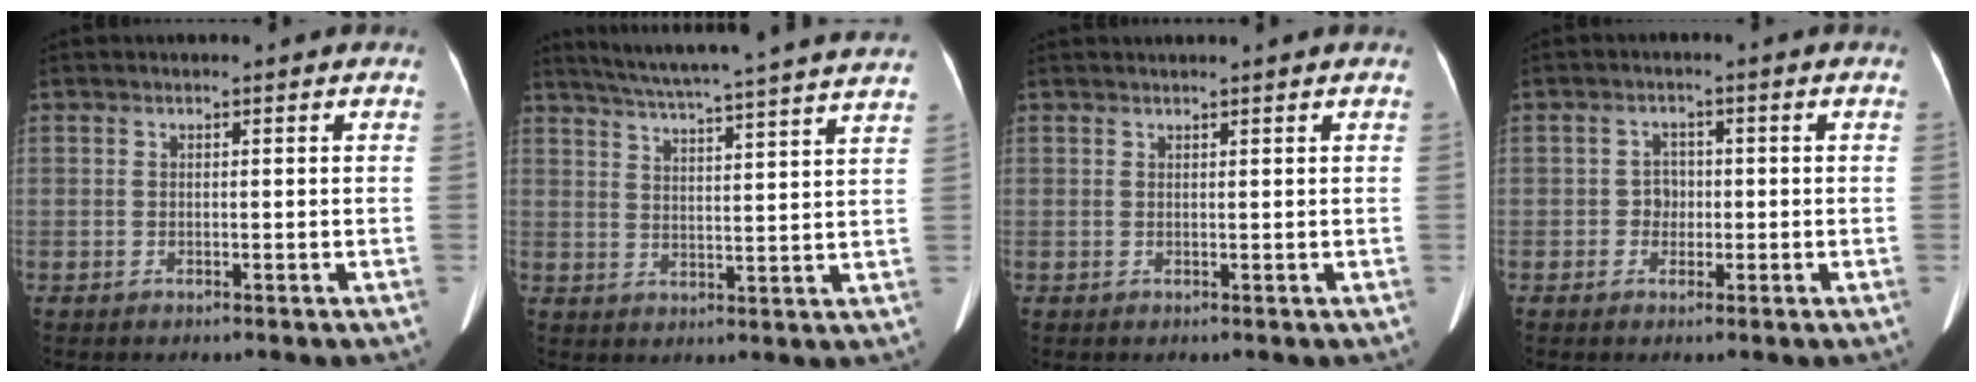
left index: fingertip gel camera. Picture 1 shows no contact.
{"total": 23.1, "force": [20.8, -1.0, 10.0], "torque": [-0.165, -0.017, 0.270]}
{"total": 2.2, "force": [2.1, -0.3, 0.8], "torque": [-0.008, 0.024, 0.033]}
{"total": 2.3, "force": [-0.5, 2.0, 0.9], "torque": [-0.011, 0.006, -0.010]}